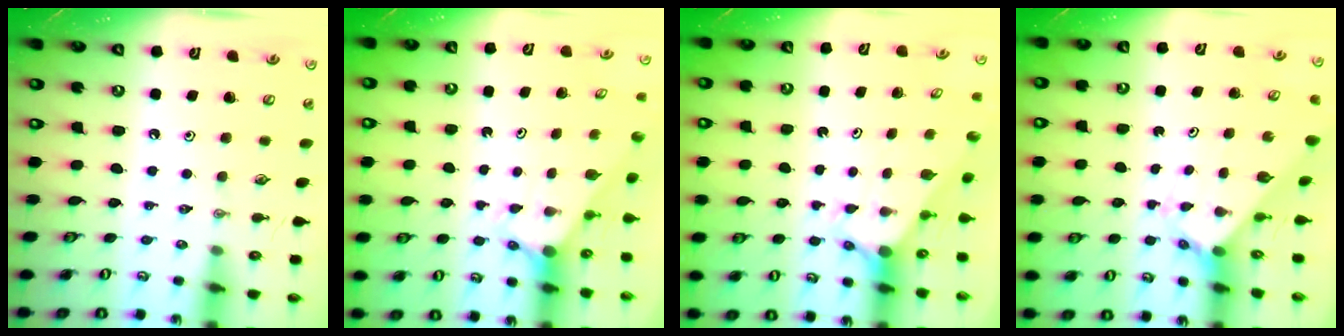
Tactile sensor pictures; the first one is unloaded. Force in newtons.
{"total": 3.0, "press": 3.0, "slide": 0.0}
{"total": 2.8, "press": 2.8, "slide": 0.0}
{"total": 2.5, "press": 2.5, "slide": 0.2}